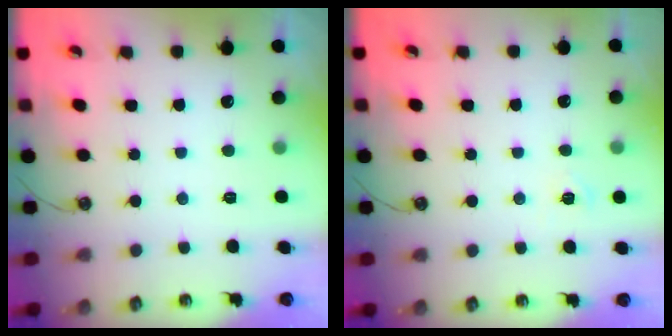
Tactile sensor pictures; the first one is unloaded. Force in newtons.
{"total": 4.1, "press": 4.1, "slide": 0.5}